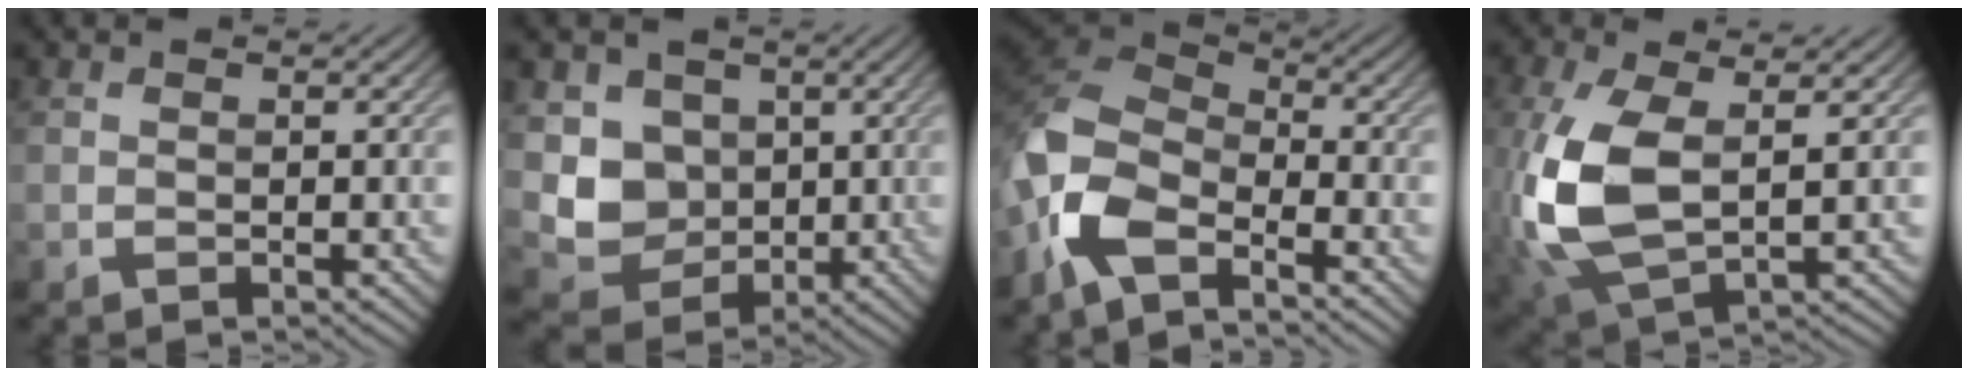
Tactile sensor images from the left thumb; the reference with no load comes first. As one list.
[{"total": 6.9, "force": [1.0, 6.1, 3.1], "torque": [-0.083, -0.019, 0.015]}, {"total": 10.5, "force": [-6.3, 4.9, 6.8], "torque": [-0.159, -0.013, -0.136]}, {"total": 11.3, "force": [0.3, 5.7, 9.8], "torque": [-0.246, -0.013, 0.009]}]